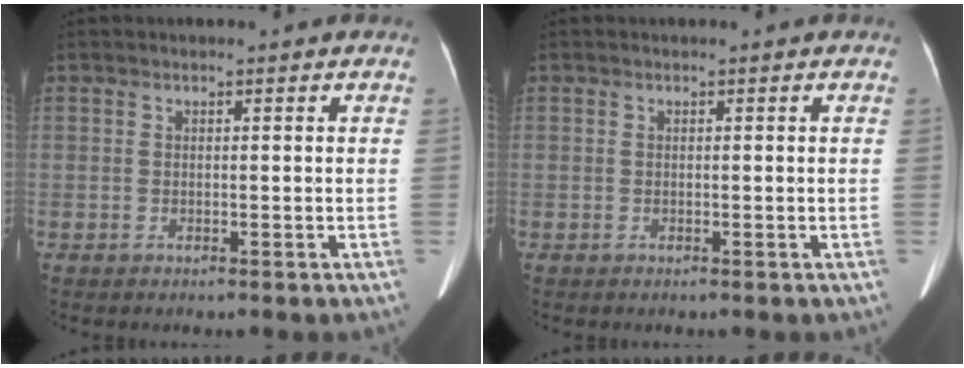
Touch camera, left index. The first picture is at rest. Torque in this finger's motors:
{"motor_torque": [-0.02, -0.09, 0.08, 0.01]}